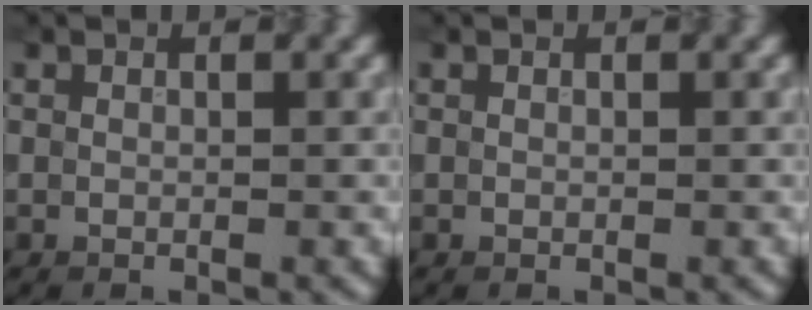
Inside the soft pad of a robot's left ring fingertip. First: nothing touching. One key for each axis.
{"total": 0.0}